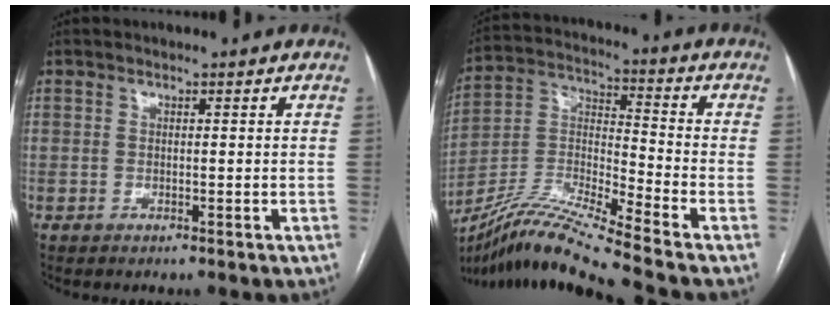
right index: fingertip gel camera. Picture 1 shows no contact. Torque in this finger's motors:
{"motor_torque": [-0.43, -1.08, -0.02, 0.06]}